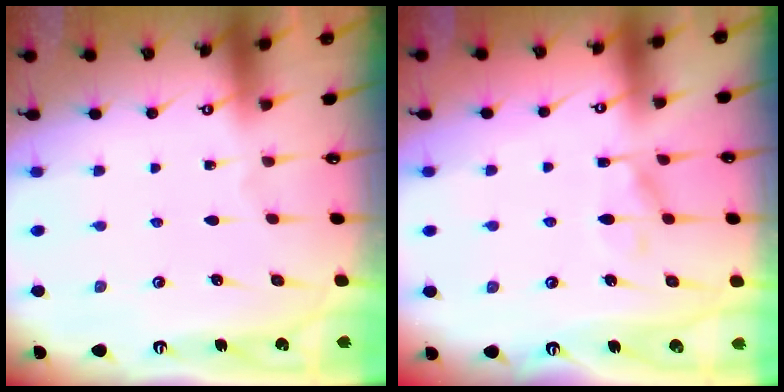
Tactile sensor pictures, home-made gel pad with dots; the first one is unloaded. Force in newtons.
{"total": 7.5, "press": 7.5, "slide": 0.4}